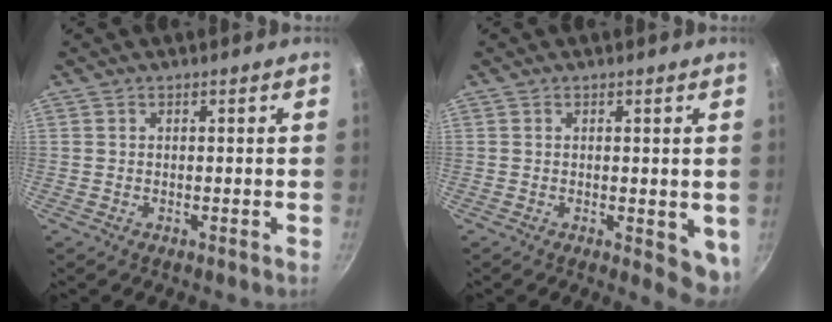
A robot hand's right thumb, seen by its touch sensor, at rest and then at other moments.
{"total": 5.2, "force": [-0.3, 2.1, 4.8], "torque": [-0.052, -0.014, -0.002]}